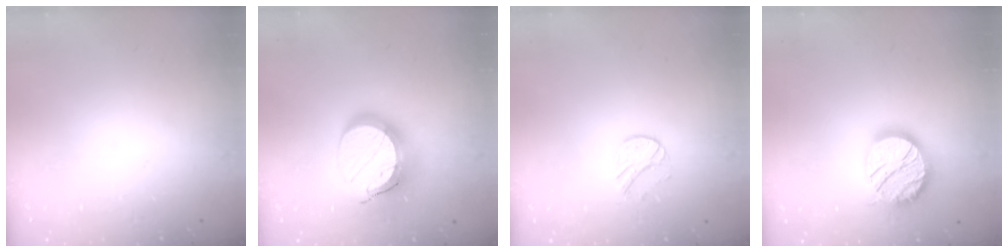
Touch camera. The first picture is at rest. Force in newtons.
{"total": 18.5, "press": 18.5, "slide": 1.3}
{"total": 7.9, "press": 7.8, "slide": 0.9}
{"total": 17.1, "press": 17.1, "slide": 1.3}